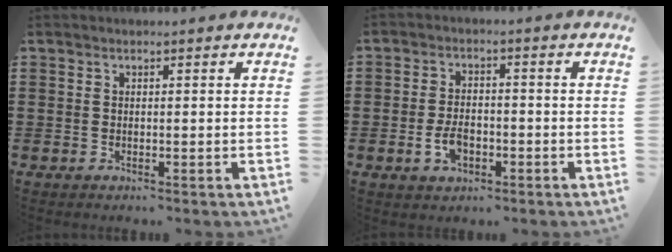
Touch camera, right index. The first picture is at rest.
{"total": 4.2, "force": [-1.6, 2.5, 3.0], "torque": [-0.069, 0.000, -0.032]}